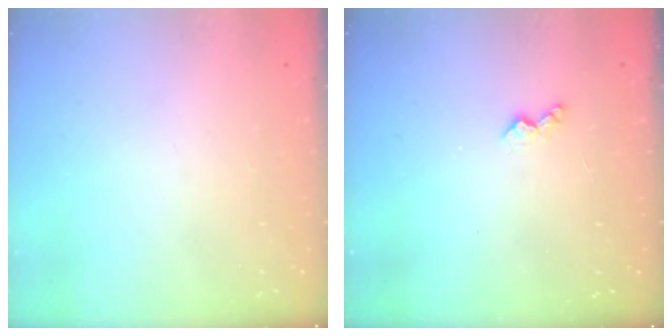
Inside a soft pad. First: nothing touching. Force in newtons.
{"total": 3.1, "press": 3.1, "slide": 0.4}